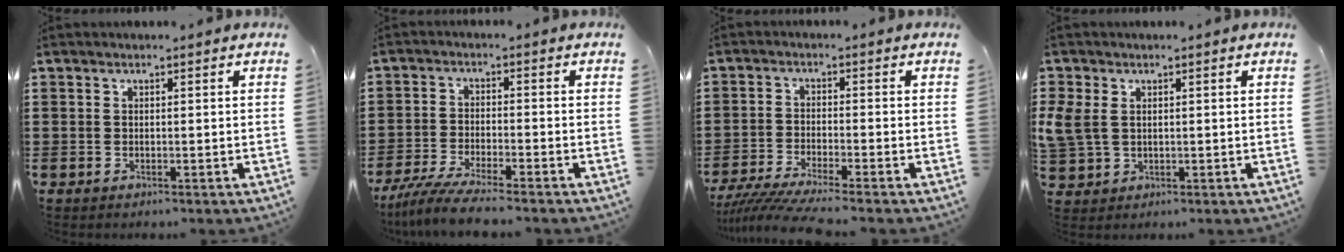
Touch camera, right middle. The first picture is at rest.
{"total": 5.6, "force": [-5.0, -0.1, 2.5], "torque": [-0.063, -0.021, -0.097]}
{"total": 5.0, "force": [-4.5, -0.4, 2.1], "torque": [-0.065, -0.026, -0.093]}
{"total": 3.9, "force": [1.3, 2.7, 2.5], "torque": [-0.072, 0.003, 0.022]}